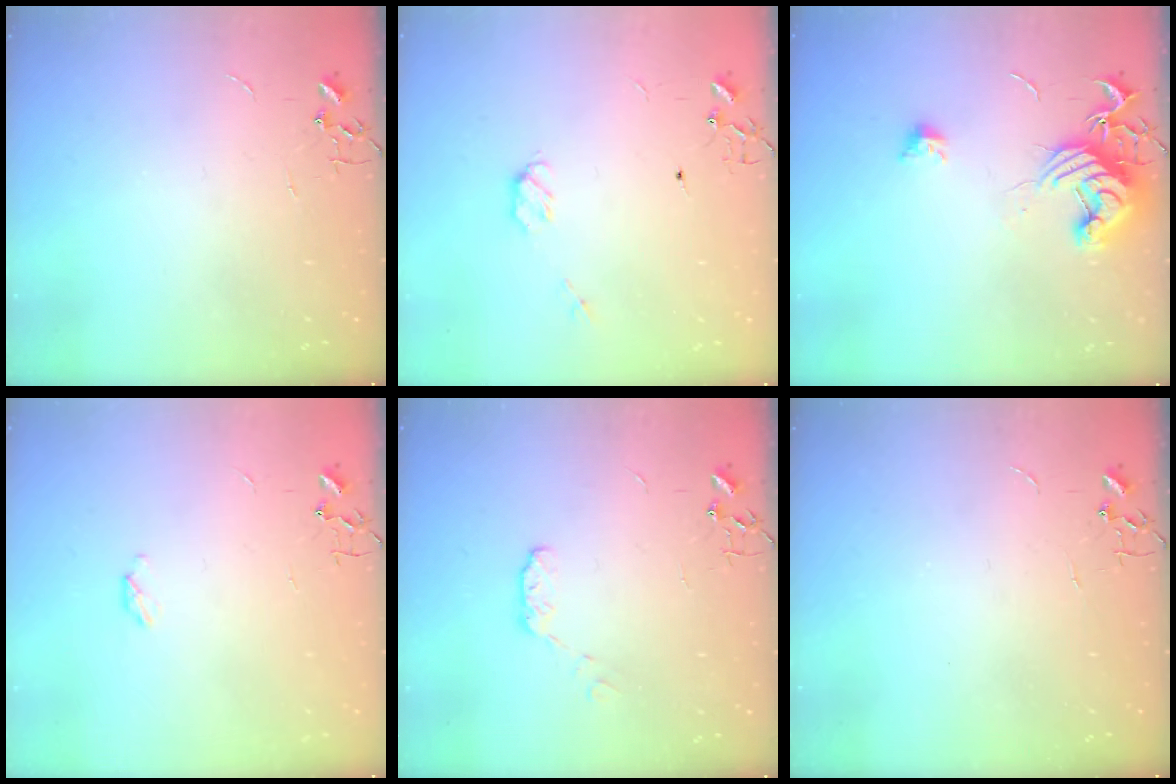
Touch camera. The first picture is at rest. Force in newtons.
{"total": 3.9, "press": 3.8, "slide": 0.8}
{"total": 13.8, "press": 13.8, "slide": 1.0}
{"total": 3.7, "press": 3.7, "slide": 0.5}
{"total": 5.3, "press": 5.3, "slide": 0.2}
{"total": 0.0}